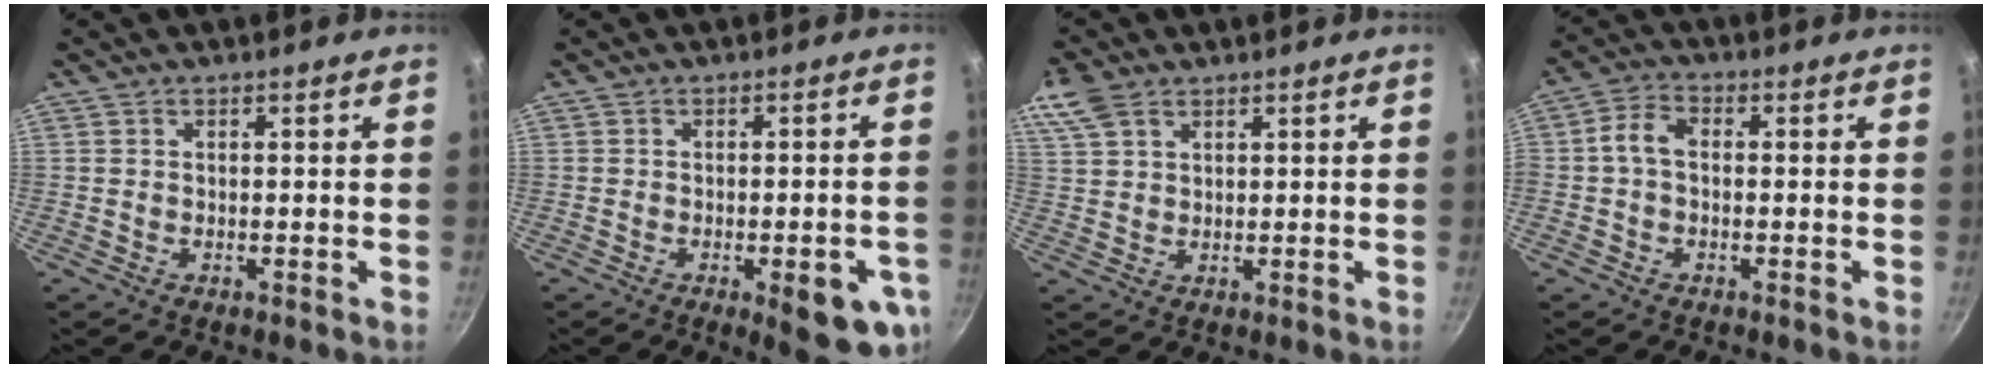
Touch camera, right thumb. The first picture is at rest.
{"total": 10.6, "force": [-3.7, 3.5, 9.2], "torque": [-0.084, 0.008, -0.040]}
{"total": 6.5, "force": [3.9, 3.8, 3.5], "torque": [-0.070, 0.007, 0.079]}
{"total": 4.4, "force": [-0.3, 2.7, 3.5], "torque": [-0.072, 0.023, -0.017]}